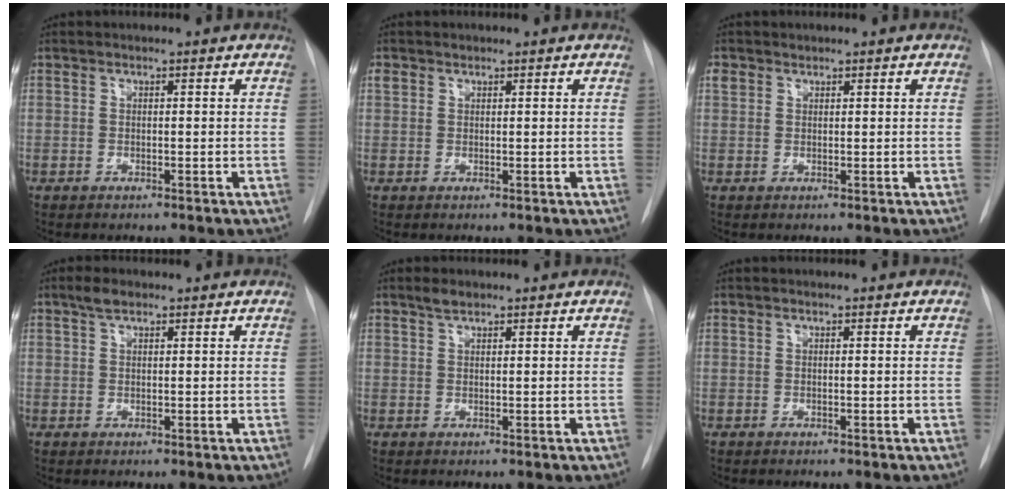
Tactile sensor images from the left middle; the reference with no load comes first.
{"total": 1.1, "force": [0.8, 0.7, 0.2], "torque": [-0.003, 0.010, 0.014]}
{"total": 1.4, "force": [1.0, 1.0, 0.2], "torque": [-0.001, 0.008, 0.018]}
{"total": 1.9, "force": [1.3, 0.7, 1.2], "torque": [-0.027, 0.007, 0.026]}
{"total": 1.5, "force": [1.2, 0.5, 0.7], "torque": [-0.017, 0.001, 0.025]}
{"total": 0.0}